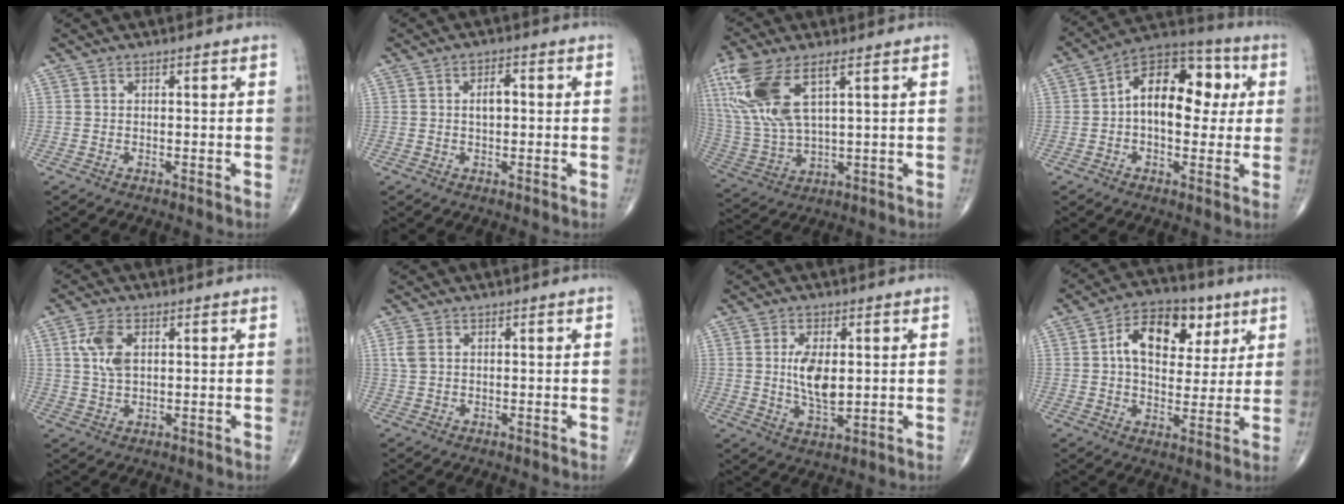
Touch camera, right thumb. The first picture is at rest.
{"total": 3.1, "force": [0.3, 1.6, 2.6], "torque": [-0.043, 0.007, 0.002]}
{"total": 15.9, "force": [6.2, 6.1, 13.3], "torque": [-0.311, -0.014, 0.130]}
{"total": 16.4, "force": [2.0, 9.8, 12.9], "torque": [-0.163, 0.034, 0.021]}
{"total": 6.1, "force": [1.7, 3.4, 4.8], "torque": [-0.103, -0.002, 0.034]}
{"total": 2.2, "force": [0.7, 1.5, 1.5], "torque": [-0.043, 0.006, 0.017]}
{"total": 8.3, "force": [1.0, 4.0, 7.2], "torque": [-0.126, -0.017, 0.022]}
{"total": 14.7, "force": [4.8, 9.4, 10.2], "torque": [-0.127, 0.001, 0.072]}